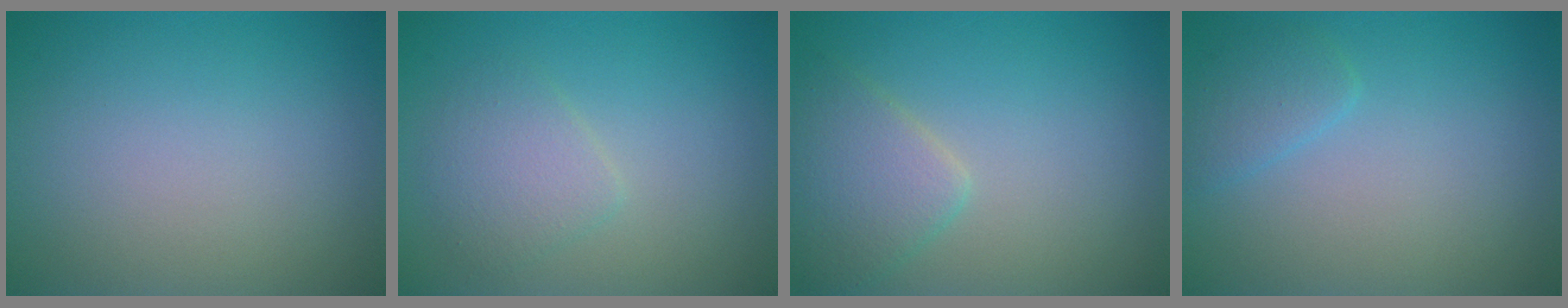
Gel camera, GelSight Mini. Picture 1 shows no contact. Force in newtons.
{"total": 2.4, "press": 2.4, "slide": 0.1}
{"total": 3.4, "press": 3.4, "slide": 0.1}
{"total": 1.6, "press": 1.6, "slide": 0.2}